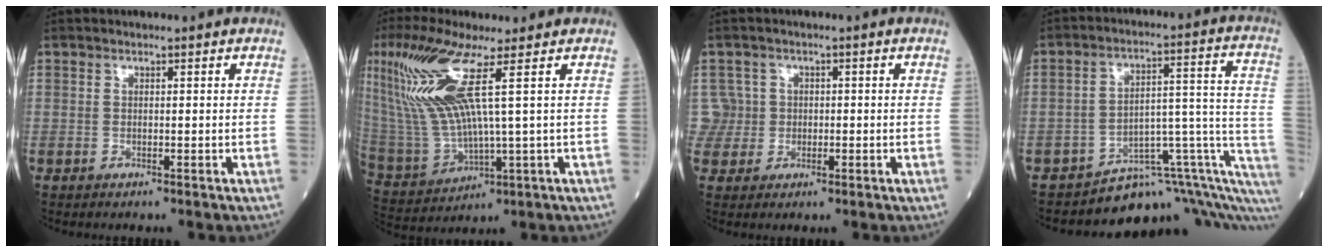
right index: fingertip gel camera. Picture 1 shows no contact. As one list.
[{"total": 13.8, "force": [5.6, 0.9, 12.6], "torque": [-0.301, -0.002, 0.119]}, {"total": 3.7, "force": [0.4, 3.6, -0.5], "torque": [0.023, 0.012, 0.007]}, {"total": 13.0, "force": [-10.8, 3.9, 6.0], "torque": [-0.041, 0.097, -0.137]}]